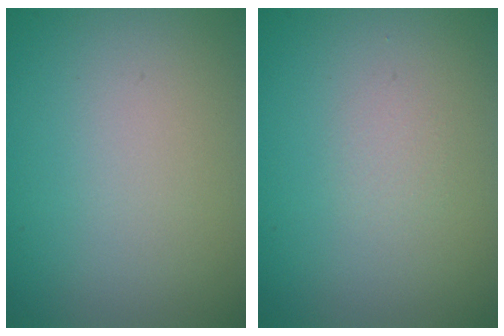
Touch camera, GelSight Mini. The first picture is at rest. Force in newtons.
{"total": 0.6, "press": 0.6, "slide": 0.0}